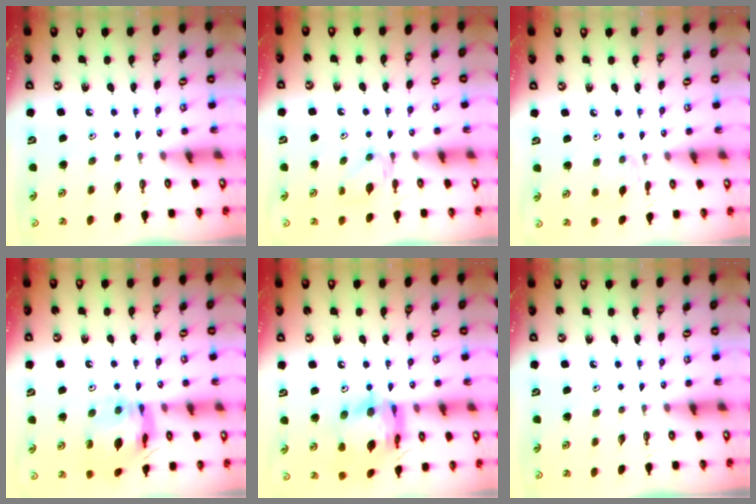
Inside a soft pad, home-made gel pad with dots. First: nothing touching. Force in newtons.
{"total": 4.5, "press": 4.5, "slide": 0.5}
{"total": 5.8, "press": 5.8, "slide": 0.7}
{"total": 13.8, "press": 13.7, "slide": 1.7}
{"total": 17.7, "press": 17.6, "slide": 1.7}
{"total": 0.0}